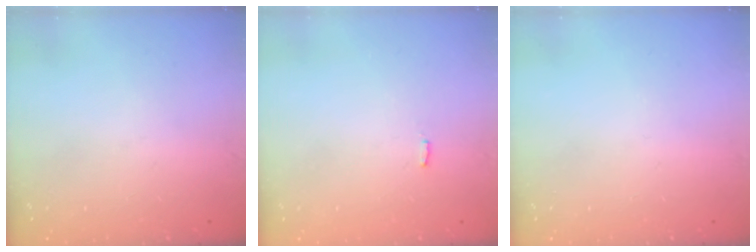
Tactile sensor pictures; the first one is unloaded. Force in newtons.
{"total": 1.3, "press": 1.3, "slide": 0.3}
{"total": 0.0}